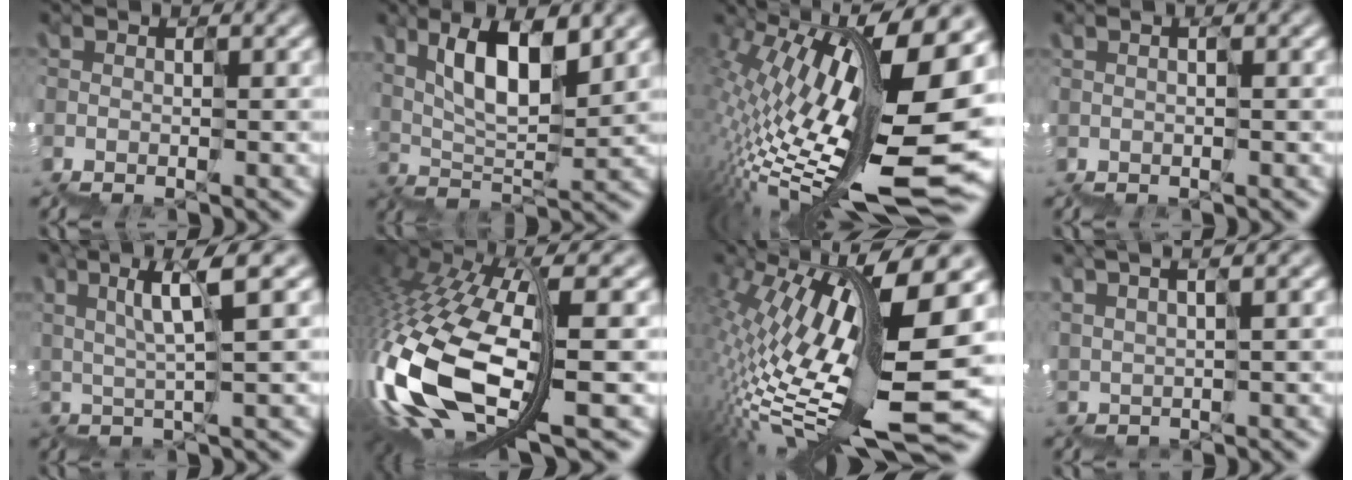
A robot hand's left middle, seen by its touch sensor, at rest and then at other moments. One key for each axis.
{"total": 5.7, "fx": 3.6, "fy": 1.4, "fz": 4.2, "tx": -0.059, "ty": 0.015, "tz": 0.075}
{"total": 15.6, "fx": 2.8, "fy": 4.5, "fz": 14.7, "tx": -0.258, "ty": 0.008, "tz": 0.051}
{"total": 0.6, "fx": 0.5, "fy": -0.1, "fz": 0.3, "tx": 0.000, "ty": -0.004, "tz": 0.010}
{"total": 3.7, "fx": 2.4, "fy": -0.2, "fz": 2.8, "tx": -0.044, "ty": 0.012, "tz": 0.050}
{"total": 12.6, "fx": -1.6, "fy": 5.9, "fz": 11.0, "tx": -0.258, "ty": -0.014, "tz": -0.010}
{"total": 14.3, "fx": 1.9, "fy": 3.3, "fz": 13.7, "tx": -0.258, "ty": 0.008, "tz": 0.044}
{"total": 3.7, "fx": 2.8, "fy": 1.0, "fz": 2.2, "tx": 0.017, "ty": 0.028, "tz": 0.046}